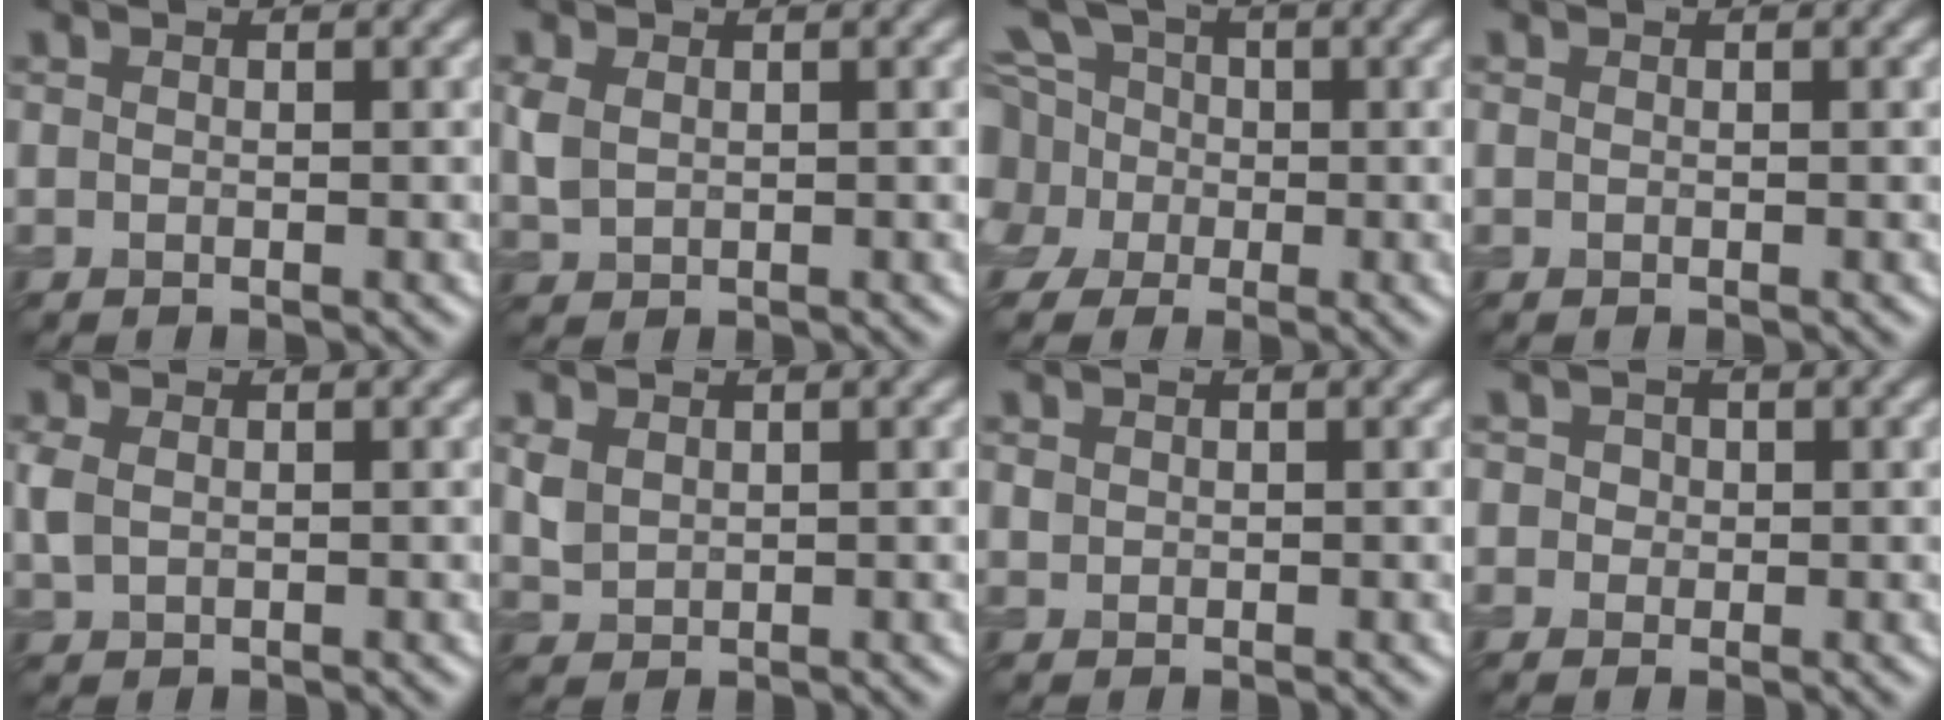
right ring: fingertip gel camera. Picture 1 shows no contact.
{"total": 1.9, "force": [0.5, 1.4, 1.1], "torque": [-0.033, -0.001, 0.014]}
{"total": 8.0, "force": [1.3, 7.0, 3.5], "torque": [-0.085, 0.032, -0.018]}
{"total": 0.0}
{"total": 1.8, "force": [0.2, 1.4, 1.2], "torque": [-0.035, 0.000, 0.008]}
{"total": 1.7, "force": [0.7, 1.3, 0.8], "torque": [-0.023, -0.001, 0.020]}
{"total": 0.5, "force": [0.3, 0.5, 0.1], "torque": [0.000, -0.002, 0.008]}
{"total": 1.8, "force": [0.6, 1.6, 0.7], "torque": [0.005, 0.015, -0.002]}